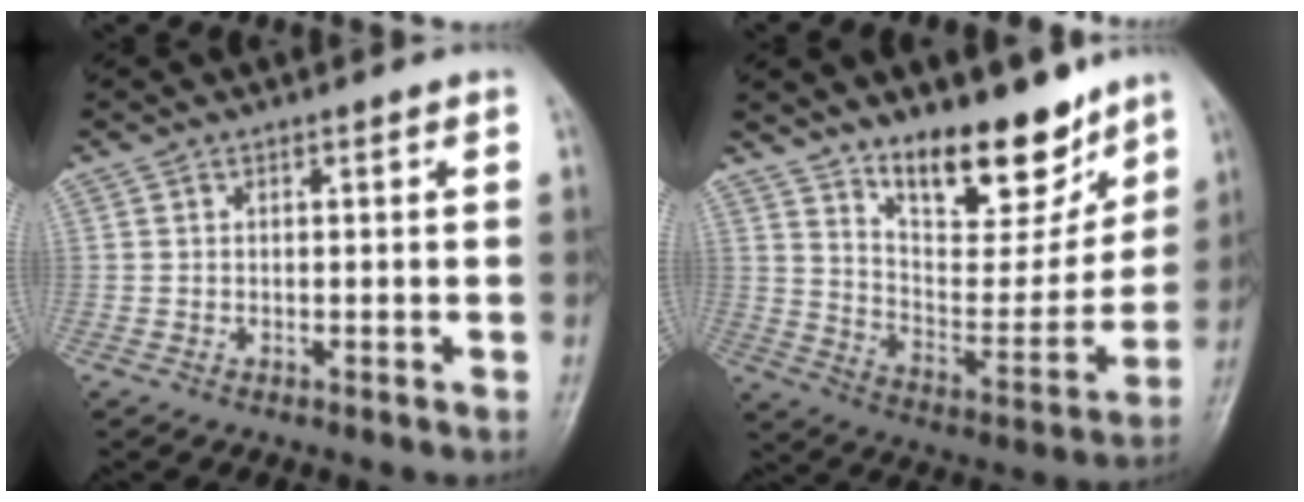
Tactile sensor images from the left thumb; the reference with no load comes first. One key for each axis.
{"total": 17.9, "fx": 12.7, "fy": 7.2, "fz": 10.3, "tx": -0.101, "ty": -0.092, "tz": 0.212}